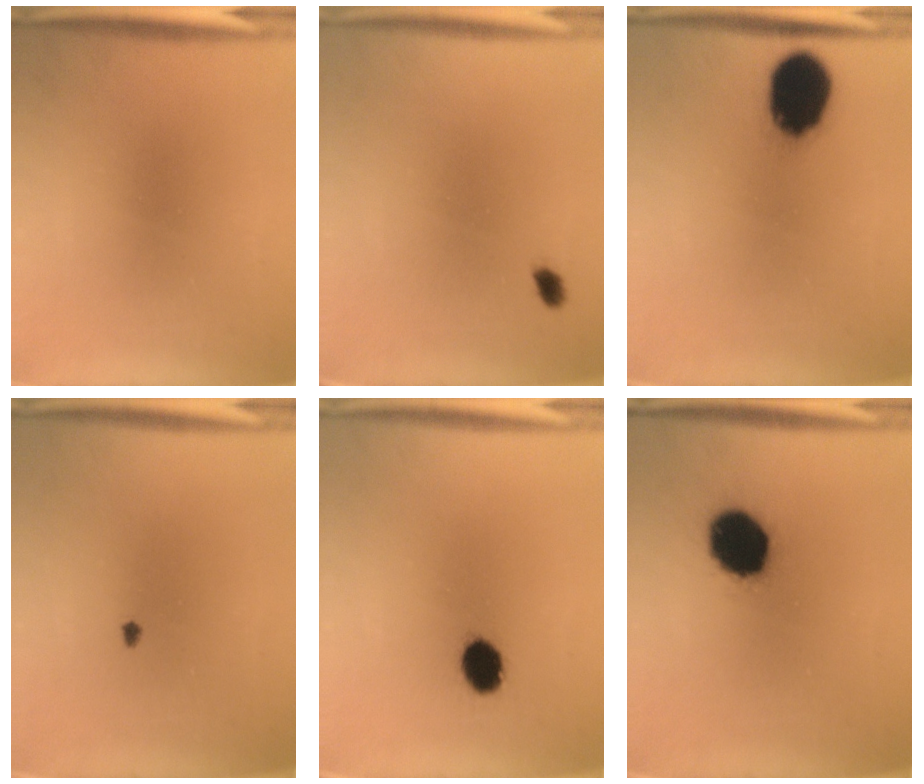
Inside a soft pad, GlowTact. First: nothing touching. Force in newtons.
{"total": 1.4}
{"total": 16.4}
{"total": 0.7}
{"total": 6.0}
{"total": 15.7}